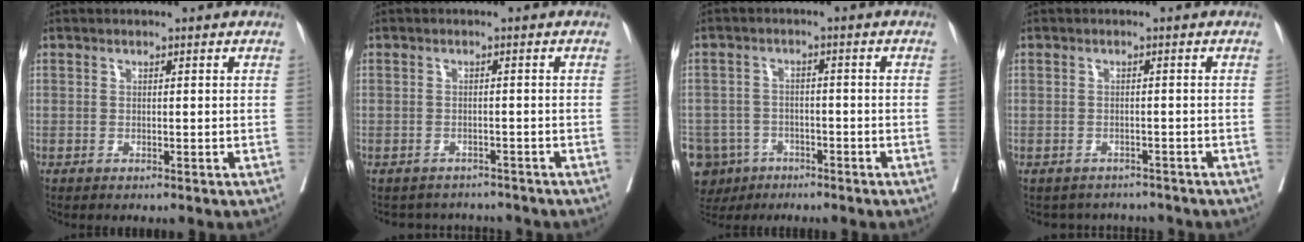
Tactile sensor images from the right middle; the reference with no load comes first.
{"total": 4.4, "force": [-4.2, 1.4, -0.6], "torque": [0.010, 0.009, -0.054]}
{"total": 12.4, "force": [-6.9, 9.7, 3.3], "torque": [-0.104, -0.001, -0.102]}
{"total": 4.2, "force": [-3.9, 1.5, -0.4], "torque": [0.007, 0.008, -0.050]}